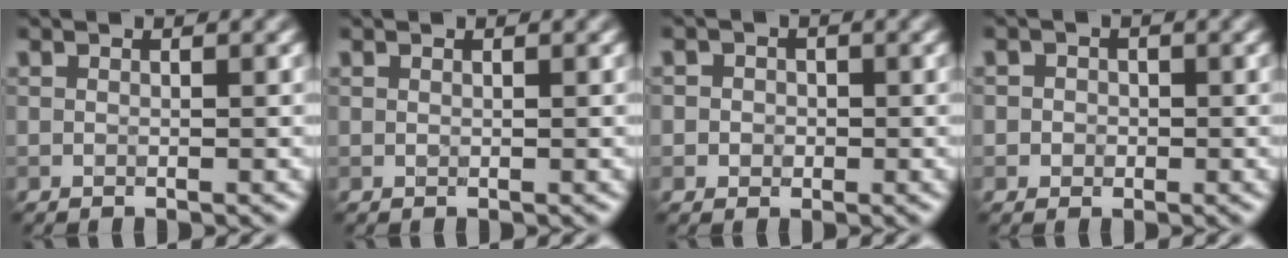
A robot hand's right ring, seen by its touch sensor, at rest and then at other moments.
{"total": 0.0}
{"total": 2.2, "force": [0.4, 2.0, 0.8], "torque": [0.007, 0.004, -0.009]}
{"total": 1.9, "force": [0.3, 1.7, 0.6], "torque": [0.010, 0.004, -0.010]}